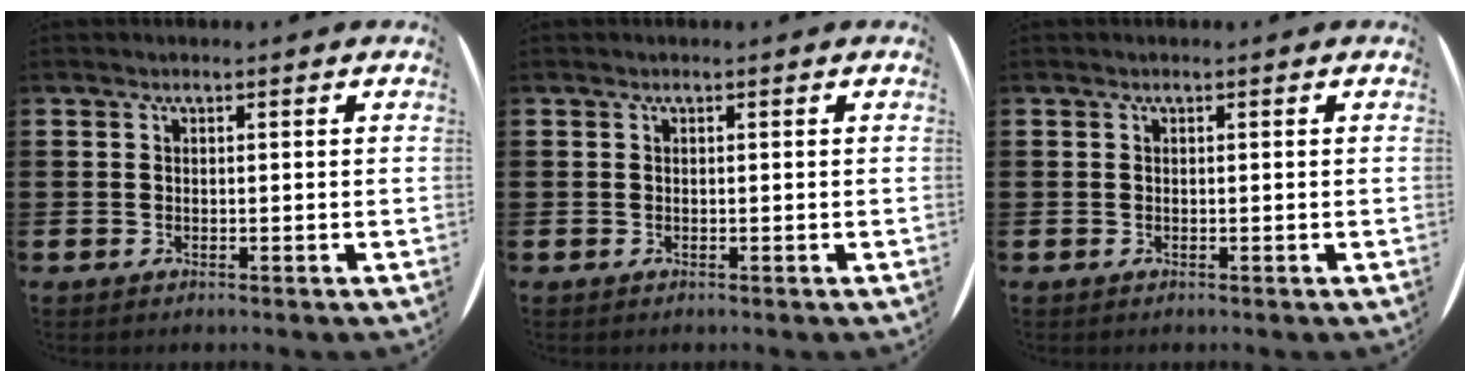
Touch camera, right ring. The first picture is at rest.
{"total": 0.0}
{"total": 0.0}